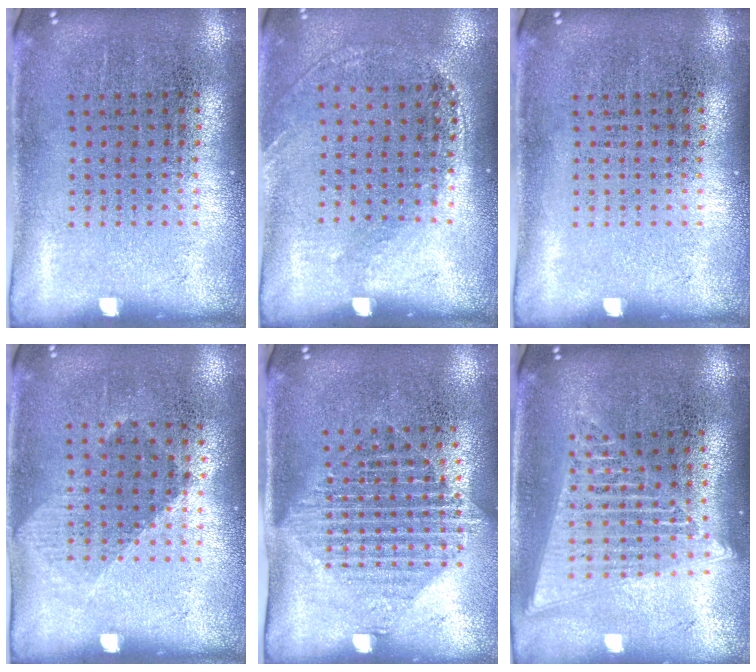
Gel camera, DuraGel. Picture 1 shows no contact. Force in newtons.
{"total": 1.3, "press": 1.0, "slide": 0.8}
{"total": 0.0}
{"total": 0.9, "press": 0.8, "slide": 0.5}
{"total": 1.5, "press": 1.2, "slide": 0.9}
{"total": 1.9, "press": 1.7, "slide": 1.0}